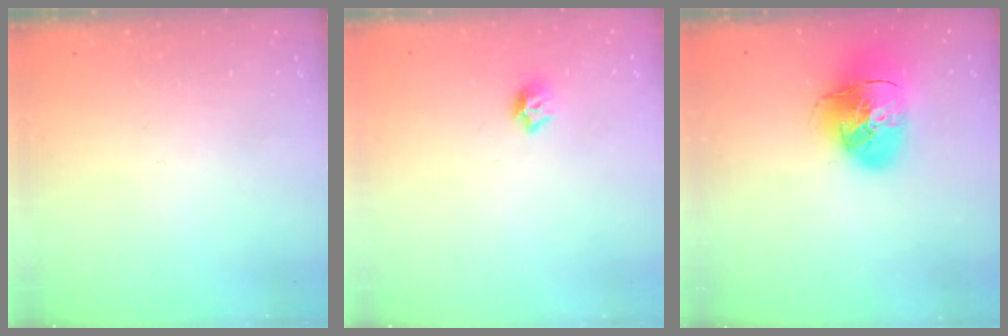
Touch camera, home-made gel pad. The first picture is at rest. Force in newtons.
{"total": 6.2, "press": 6.2, "slide": 0.8}
{"total": 16.2, "press": 16.0, "slide": 2.4}